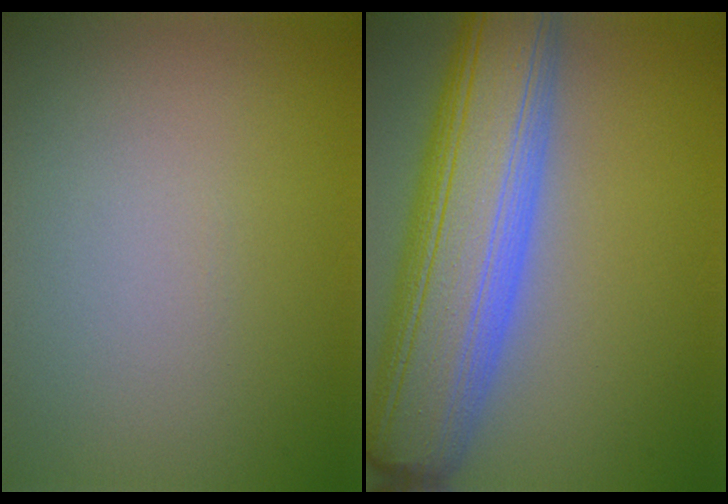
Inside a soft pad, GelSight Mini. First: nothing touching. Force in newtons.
{"total": 11.6, "press": 11.6, "slide": 0.7}